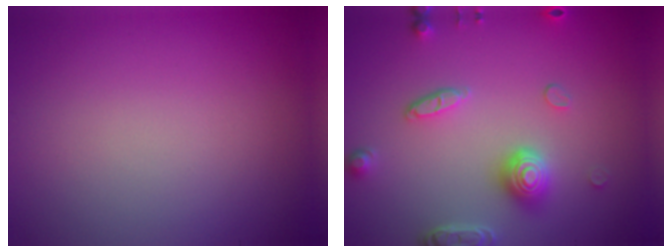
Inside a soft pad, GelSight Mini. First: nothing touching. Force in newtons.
{"total": 4.0, "press": 3.5, "slide": 2.1}